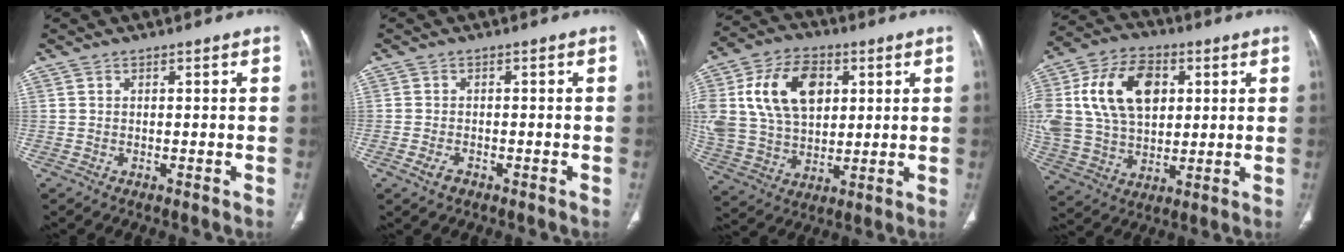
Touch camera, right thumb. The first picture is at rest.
{"total": 2.3, "force": [-1.3, 1.4, 1.3], "torque": [-0.025, 0.006, -0.020]}
{"total": 19.5, "force": [5.4, 13.2, 13.3], "torque": [-0.241, 0.000, 0.101]}
{"total": 21.4, "force": [5.2, 14.6, 14.8], "torque": [-0.281, 0.008, 0.096]}